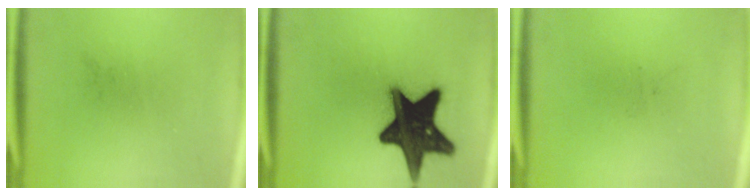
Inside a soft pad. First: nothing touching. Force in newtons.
{"total": 19.0}
{"total": 0.0}